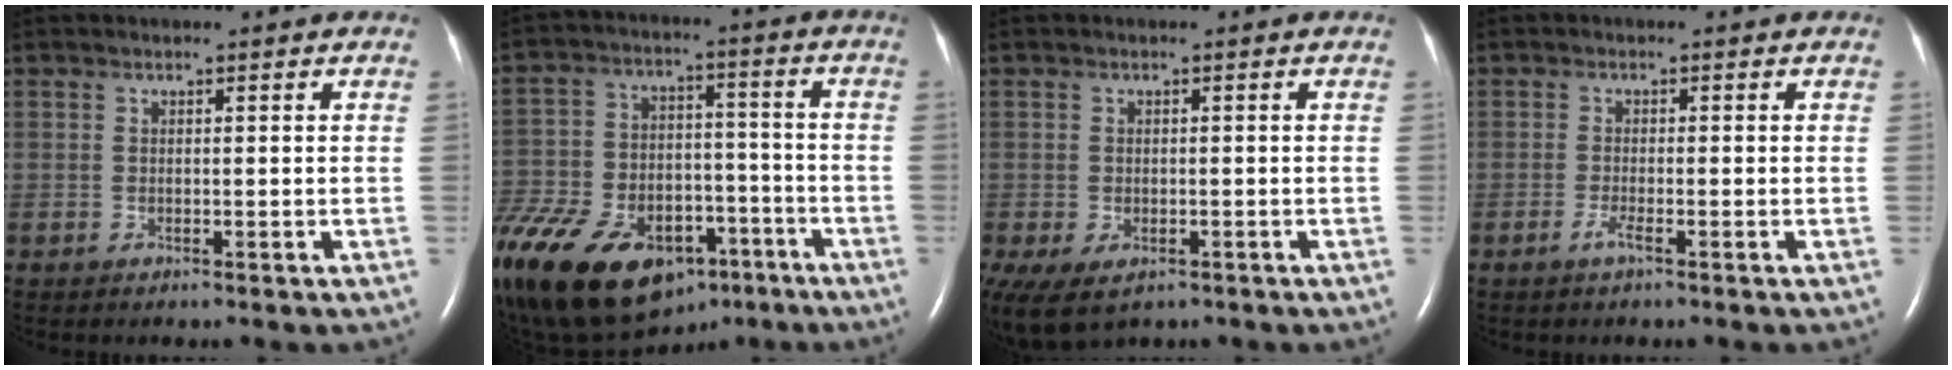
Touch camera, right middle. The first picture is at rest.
{"total": 29.3, "force": [-17.9, 15.8, 16.9], "torque": [-0.374, -0.022, -0.286]}
{"total": 8.4, "force": [-4.2, 5.5, 4.8], "torque": [-0.119, -0.009, -0.060]}
{"total": 1.5, "force": [-0.9, 0.0, 1.2], "torque": [-0.027, -0.002, -0.021]}